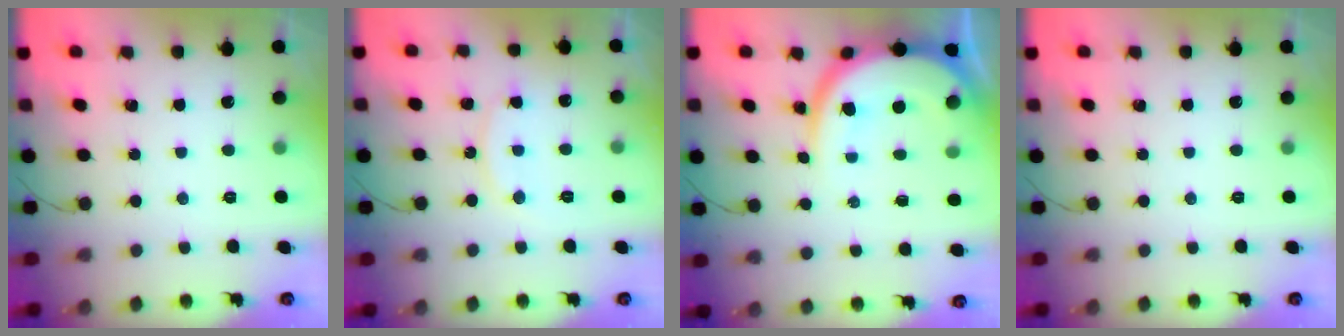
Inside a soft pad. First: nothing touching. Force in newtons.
{"total": 8.3, "press": 8.3, "slide": 0.5}
{"total": 12.7, "press": 12.7, "slide": 1.1}
{"total": 0.0}